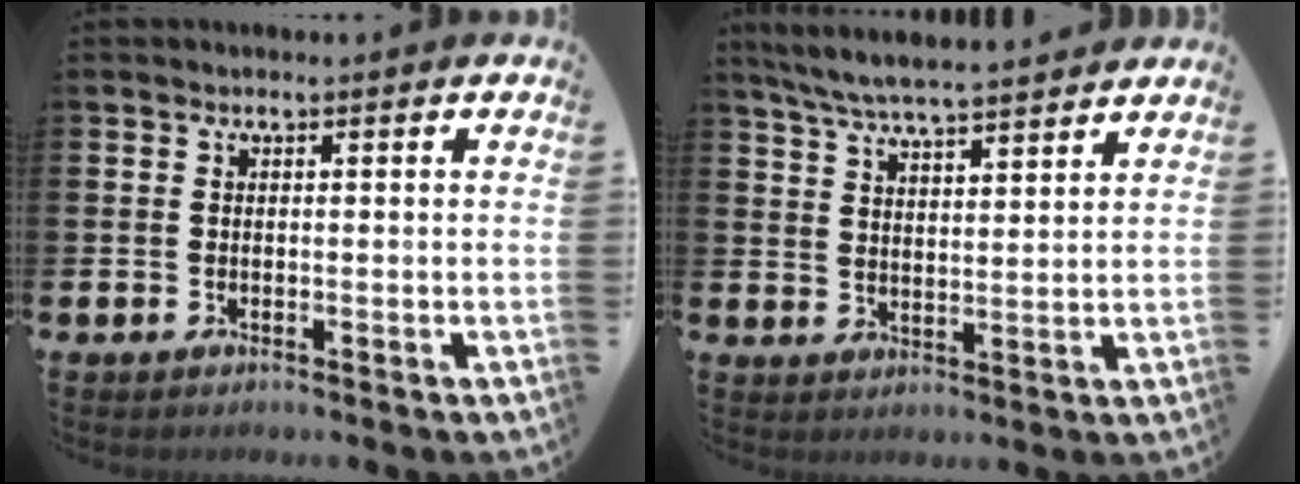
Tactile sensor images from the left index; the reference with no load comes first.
{"total": 6.4, "force": [6.2, 0.3, 1.6], "torque": [-0.049, -0.031, 0.111]}